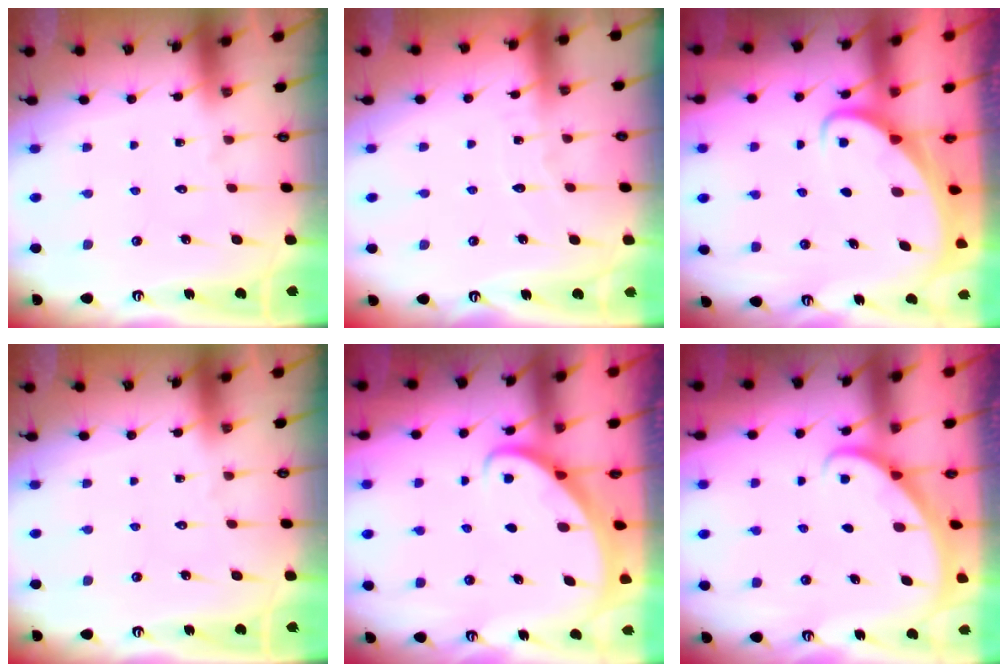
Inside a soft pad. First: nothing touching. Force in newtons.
{"total": 4.0, "press": 4.0, "slide": 0.4}
{"total": 3.4, "press": 3.3, "slide": 0.3}
{"total": 0.0}
{"total": 2.7, "press": 2.7, "slide": 0.3}
{"total": 2.1, "press": 2.1, "slide": 0.1}